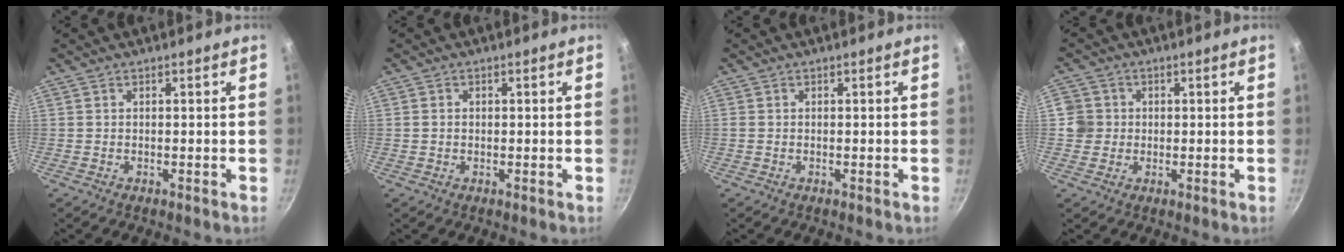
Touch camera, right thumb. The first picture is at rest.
{"total": 1.3, "force": [0.0, 1.1, 0.6], "torque": [-0.008, 0.006, -0.001]}
{"total": 0.5, "force": [-0.1, 0.5, 0.2], "torque": [-0.005, 0.001, -0.001]}
{"total": 4.4, "force": [0.0, 4.3, 0.9], "torque": [0.013, 0.008, -0.005]}